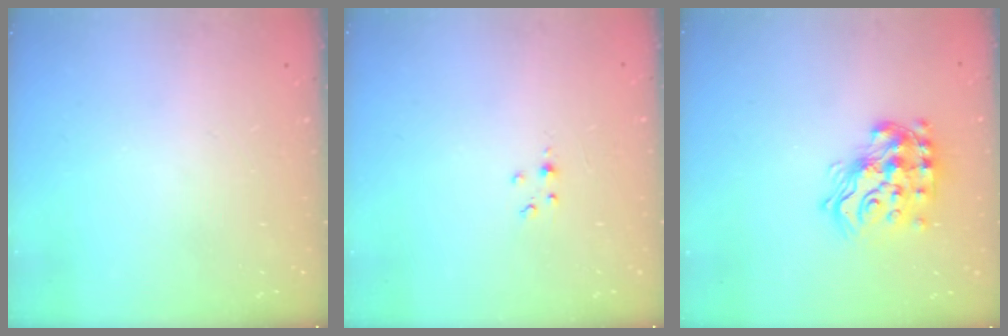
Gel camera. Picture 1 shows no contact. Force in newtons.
{"total": 1.8, "press": 1.7, "slide": 0.3}
{"total": 17.0, "press": 17.0, "slide": 1.0}